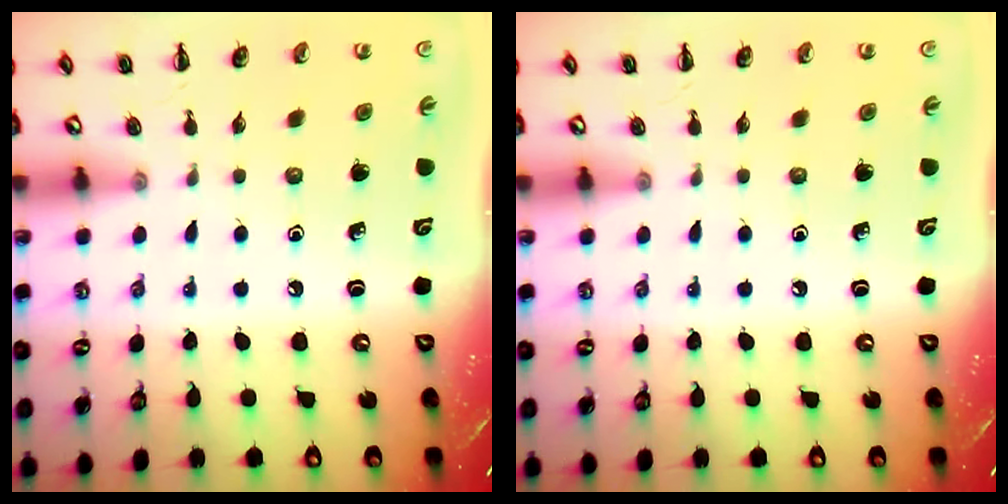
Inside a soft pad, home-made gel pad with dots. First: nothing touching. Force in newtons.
{"total": 0.0}